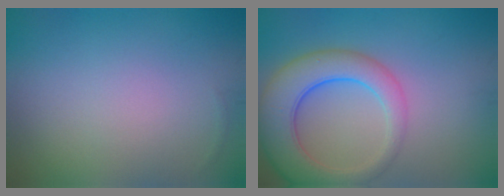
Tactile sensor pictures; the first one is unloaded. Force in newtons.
{"total": 7.3, "press": 7.3, "slide": 0.5}